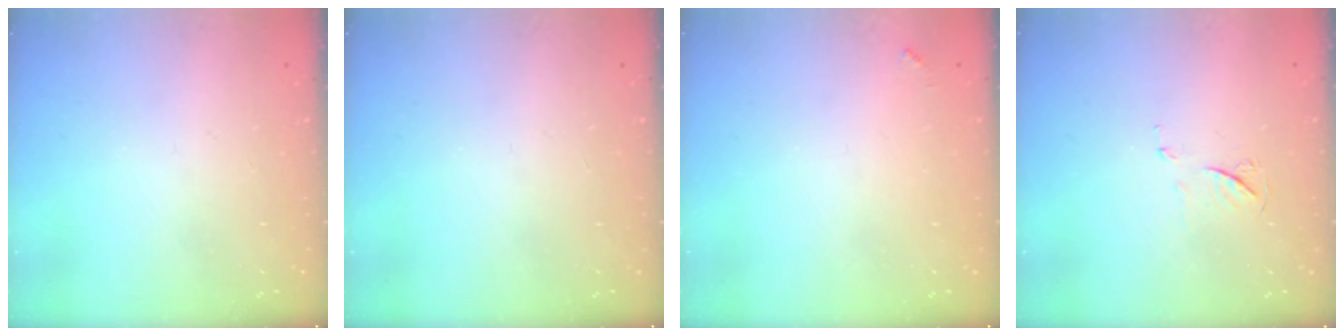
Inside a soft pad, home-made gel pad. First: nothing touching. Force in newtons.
{"total": 0.0}
{"total": 3.5, "press": 3.5, "slide": 0.2}
{"total": 6.0, "press": 6.0, "slide": 0.7}